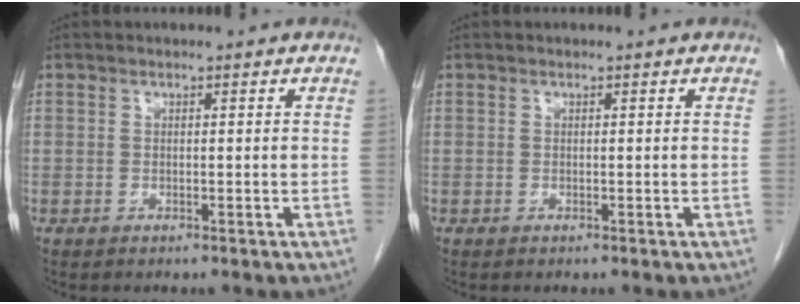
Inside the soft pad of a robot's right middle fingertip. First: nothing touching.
{"total": 0.0}